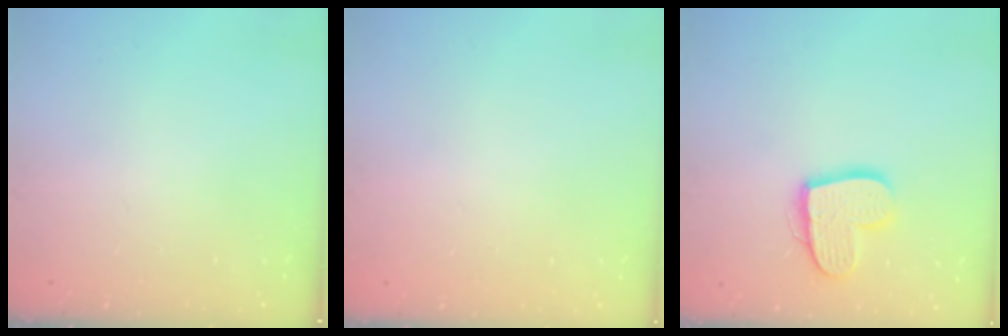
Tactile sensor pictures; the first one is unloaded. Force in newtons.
{"total": 0.0}
{"total": 13.4, "press": 13.4, "slide": 0.8}